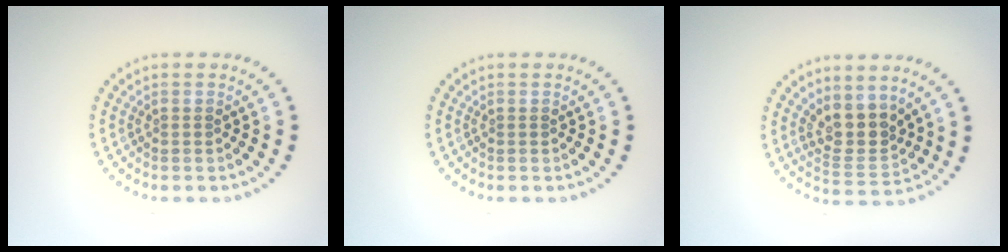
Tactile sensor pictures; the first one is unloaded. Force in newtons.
{"total": 0.0}
{"total": 3.7, "press": 3.1, "slide": 2.0}